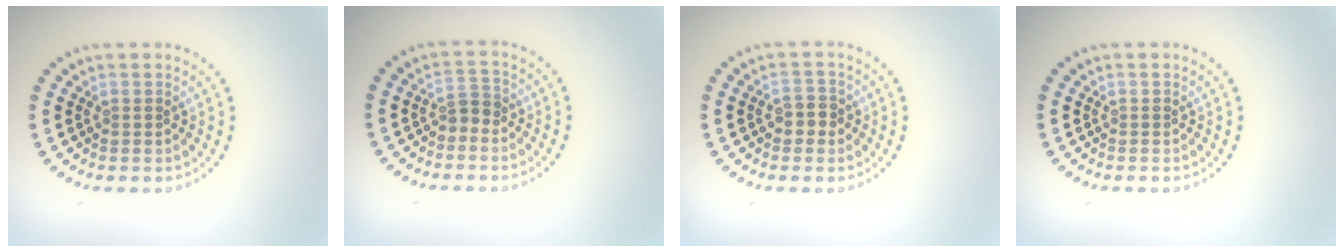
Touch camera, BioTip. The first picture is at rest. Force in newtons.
{"total": 1.3, "press": 1.1, "slide": 0.7}
{"total": 1.9, "press": 1.8, "slide": 0.6}
{"total": 0.0}